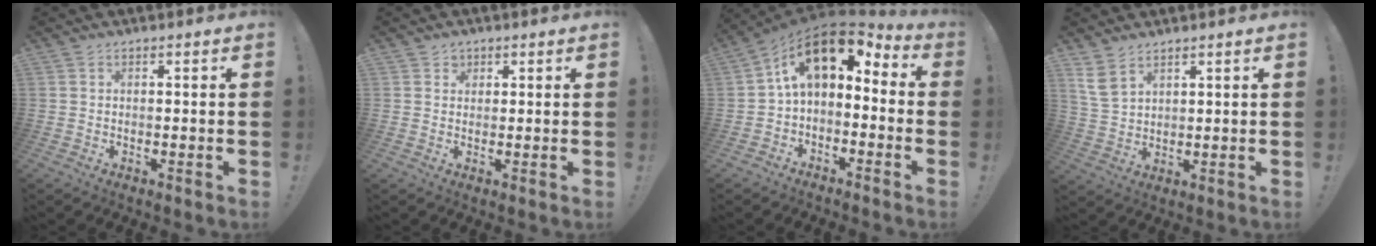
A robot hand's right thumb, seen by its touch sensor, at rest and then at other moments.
{"total": 2.1, "force": [1.2, 1.8, 0.1], "torque": [0.001, -0.004, 0.020]}
{"total": 11.4, "force": [4.3, 6.1, 8.5], "torque": [-0.142, -0.021, 0.078]}
{"total": 6.3, "force": [4.2, 3.2, 3.5], "torque": [-0.070, -0.019, 0.081]}